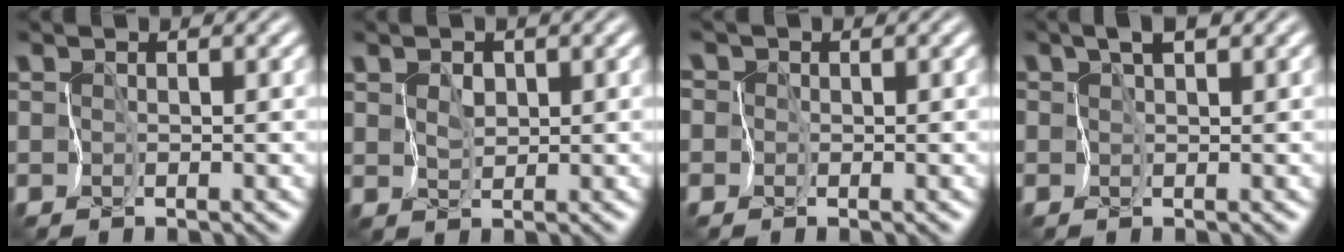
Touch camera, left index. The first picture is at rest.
{"total": 1.0, "force": [0.3, 0.8, 0.6], "torque": [-0.013, -0.001, 0.008]}
{"total": 2.1, "force": [0.6, 1.9, 0.8], "torque": [-0.008, 0.011, -0.006]}
{"total": 2.7, "force": [1.5, 0.9, 2.0], "torque": [-0.034, 0.006, 0.021]}